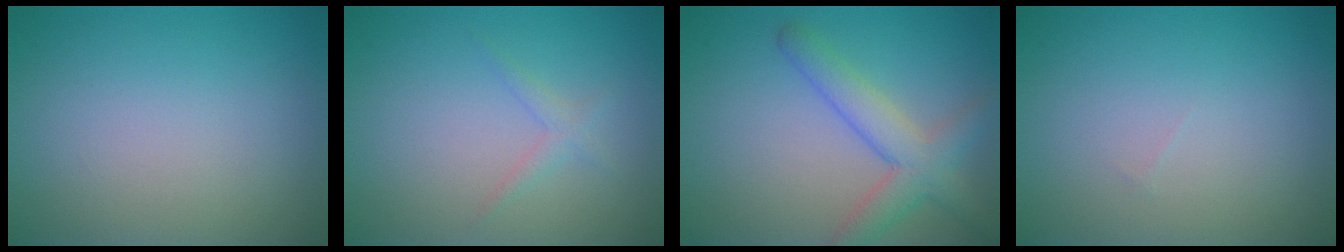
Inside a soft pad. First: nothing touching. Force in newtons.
{"total": 1.1, "press": 1.1, "slide": 0.0}
{"total": 4.1, "press": 4.1, "slide": 0.2}
{"total": 0.0}